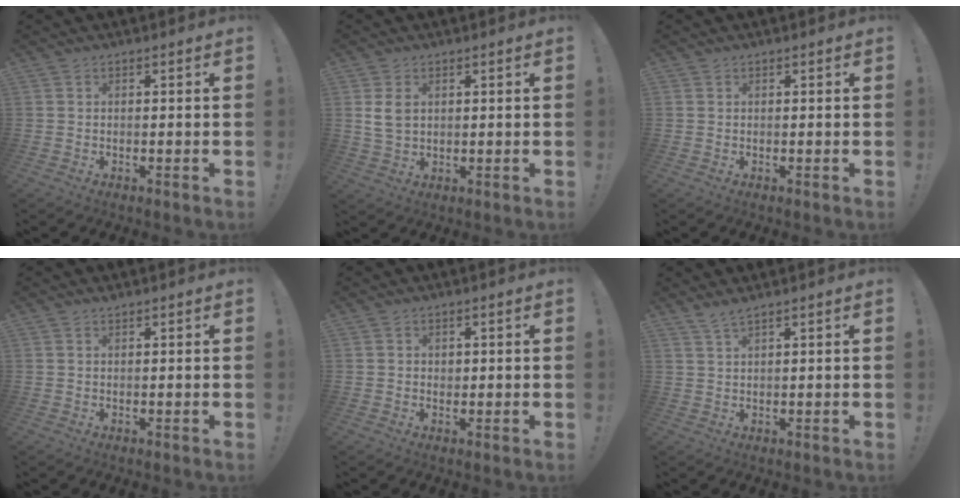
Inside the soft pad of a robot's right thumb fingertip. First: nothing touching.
{"total": 5.1, "force": [1.4, 3.5, 3.4], "torque": [-0.065, 0.002, 0.027]}
{"total": 0.0}
{"total": 0.5, "force": [0.5, 0.0, 0.0], "torque": [0.001, -0.001, 0.010]}
{"total": 1.1, "force": [0.5, 1.0, 0.2], "torque": [0.005, -0.002, 0.007]}
{"total": 2.5, "force": [2.0, -0.1, 1.4], "torque": [-0.038, -0.007, 0.038]}